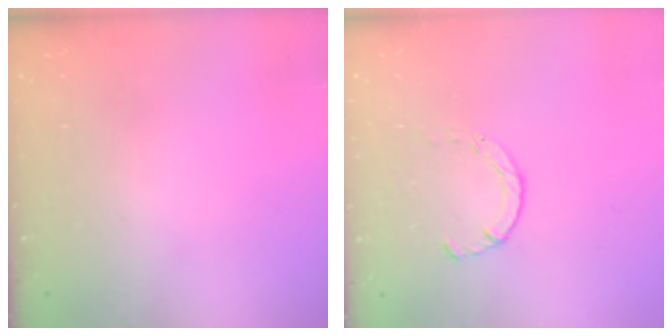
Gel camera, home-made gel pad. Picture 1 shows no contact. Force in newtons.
{"total": 3.7, "press": 3.6, "slide": 0.5}